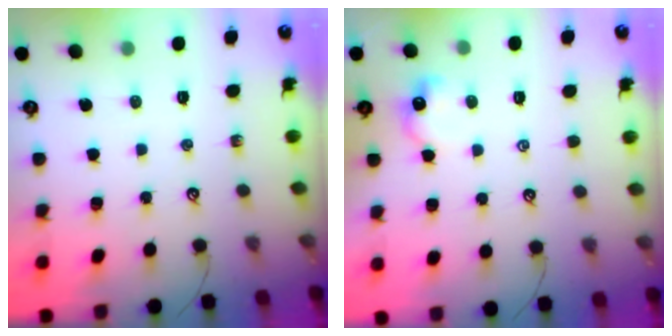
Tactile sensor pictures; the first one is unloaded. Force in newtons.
{"total": 2.6, "press": 2.5, "slide": 0.5}